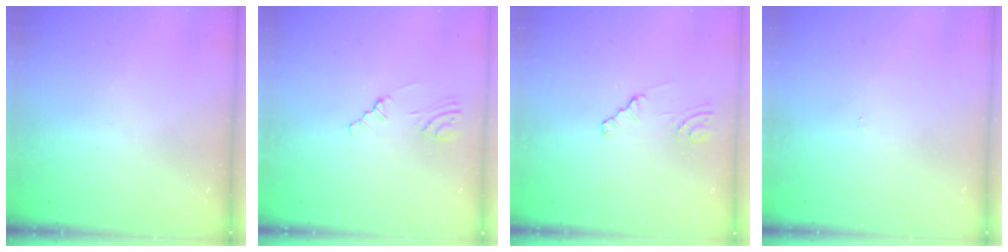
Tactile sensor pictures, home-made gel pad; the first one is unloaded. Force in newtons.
{"total": 1.0, "press": 0.9, "slide": 0.4}
{"total": 1.1, "press": 1.0, "slide": 0.2}
{"total": 0.0}